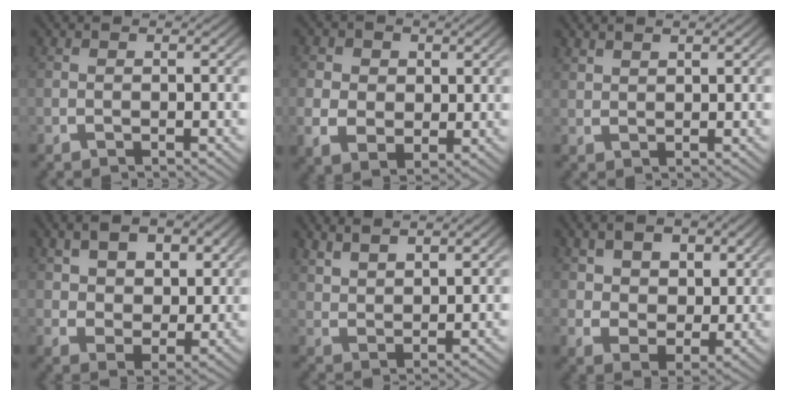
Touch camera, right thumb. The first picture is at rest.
{"total": 5.0, "force": [0.3, 4.1, 2.8], "torque": [-0.062, -0.026, 0.022]}
{"total": 1.6, "force": [1.6, 0.1, 0.3], "torque": [-0.003, 0.004, 0.035]}
{"total": 5.6, "force": [2.0, 3.6, 3.7], "torque": [-0.067, -0.015, 0.047]}
{"total": 3.9, "force": [3.5, 0.8, 1.5], "torque": [-0.025, 0.007, 0.072]}
{"total": 5.4, "force": [1.5, 3.8, 3.5], "torque": [-0.071, -0.025, 0.043]}